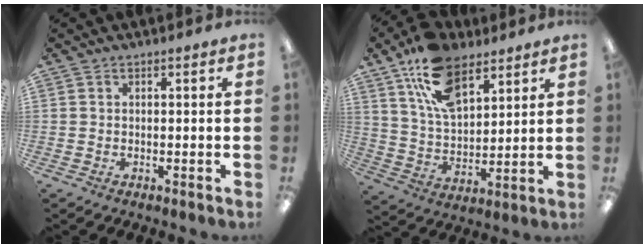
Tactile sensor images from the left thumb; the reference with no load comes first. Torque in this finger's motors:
{"motor_torque": [0.38, 0.39, 1.80, -0.96, 0.37]}